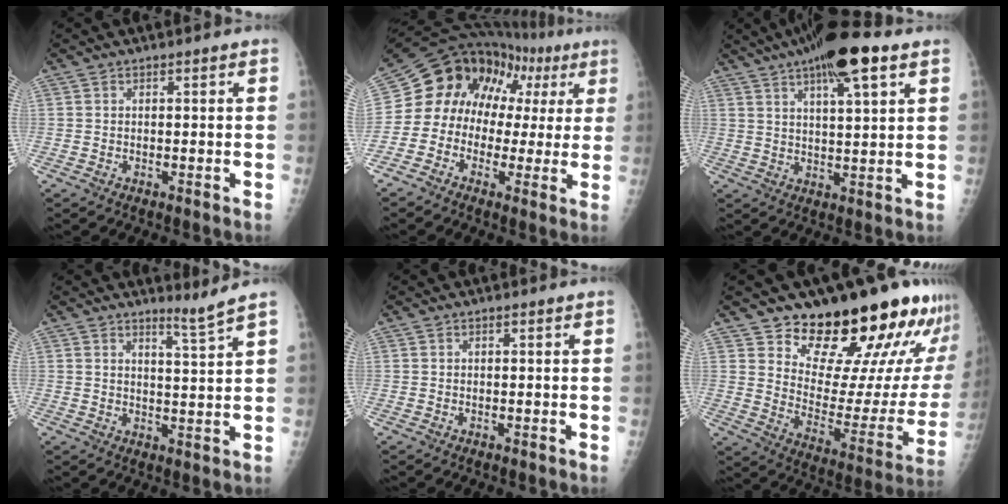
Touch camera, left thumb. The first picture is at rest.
{"total": 15.5, "force": [1.7, 13.0, 8.3], "torque": [-0.087, 0.070, 0.024]}
{"total": 13.8, "force": [8.0, 3.3, 10.8], "torque": [-0.160, -0.013, 0.126]}
{"total": 3.4, "force": [2.9, -1.3, 1.1], "torque": [-0.021, -0.041, 0.056]}
{"total": 0.0}
{"total": 24.0, "force": [19.2, 8.9, 11.2], "torque": [-0.115, -0.132, 0.263]}